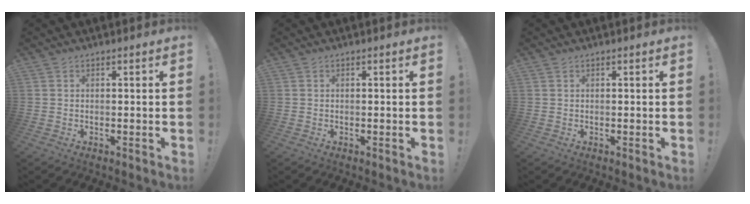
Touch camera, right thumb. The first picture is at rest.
{"total": 0.0}
{"total": 0.0}